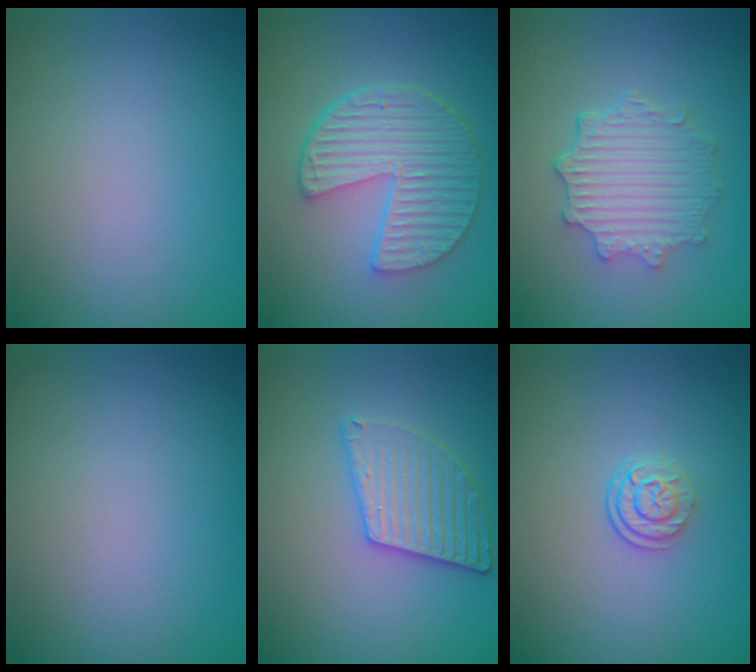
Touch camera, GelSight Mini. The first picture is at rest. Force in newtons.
{"total": 6.2, "press": 4.7, "slide": 4.0}
{"total": 4.6, "press": 3.7, "slide": 2.7}
{"total": 0.0}
{"total": 3.4, "press": 3.3, "slide": 1.0}
{"total": 2.4, "press": 1.8, "slide": 1.7}